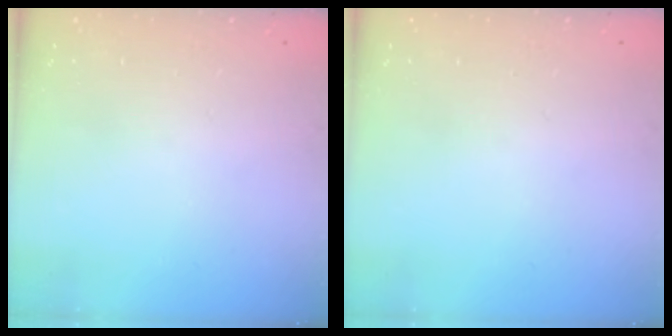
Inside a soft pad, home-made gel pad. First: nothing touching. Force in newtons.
{"total": 0.0}